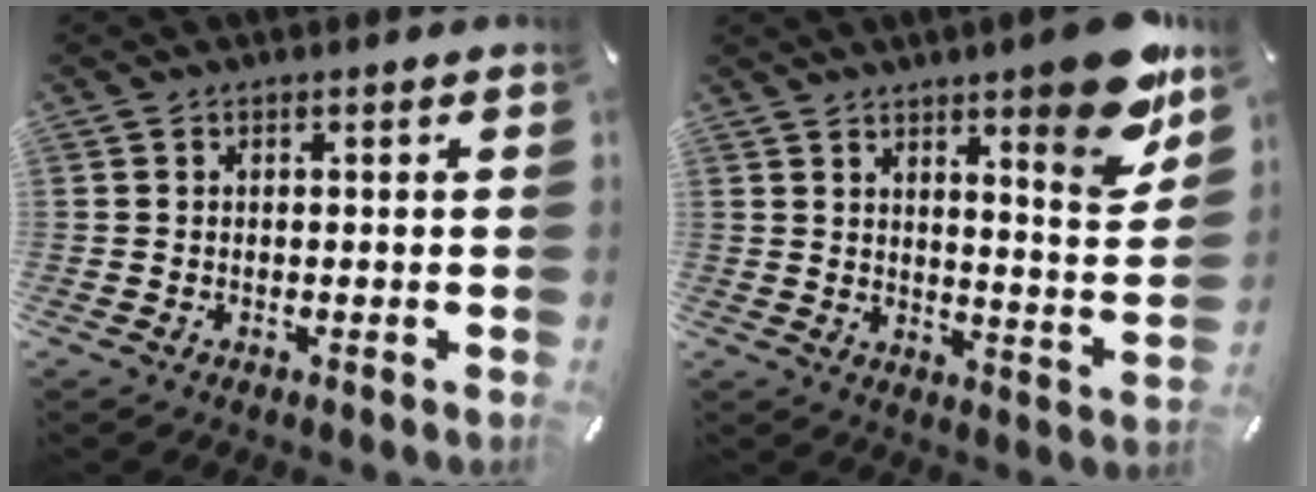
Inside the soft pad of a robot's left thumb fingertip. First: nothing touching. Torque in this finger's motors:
{"motor_torque": [2.40, 1.14, 0.29, -0.36, 0.12]}